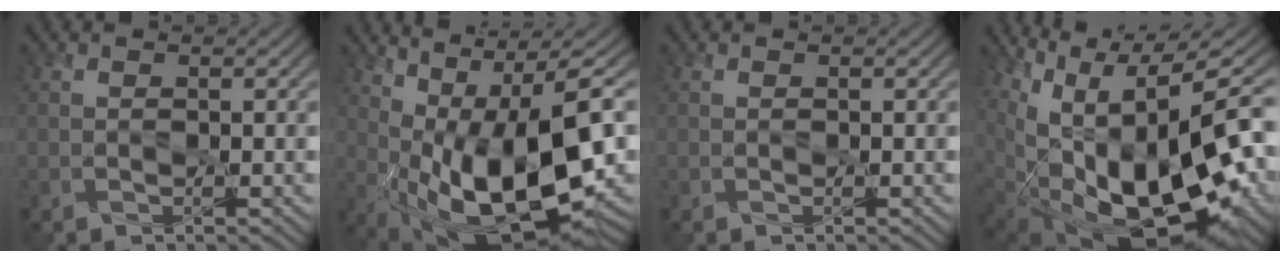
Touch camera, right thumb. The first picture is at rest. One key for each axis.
{"total": 15.3, "fx": 0.3, "fy": 6.4, "fz": 13.8, "tx": -0.227, "ty": -0.005, "tz": 0.024}
{"total": 0.0}
{"total": 19.1, "fx": -0.8, "fy": 10.1, "fz": 16.1, "tx": -0.249, "ty": -0.028, "tz": 0.043}